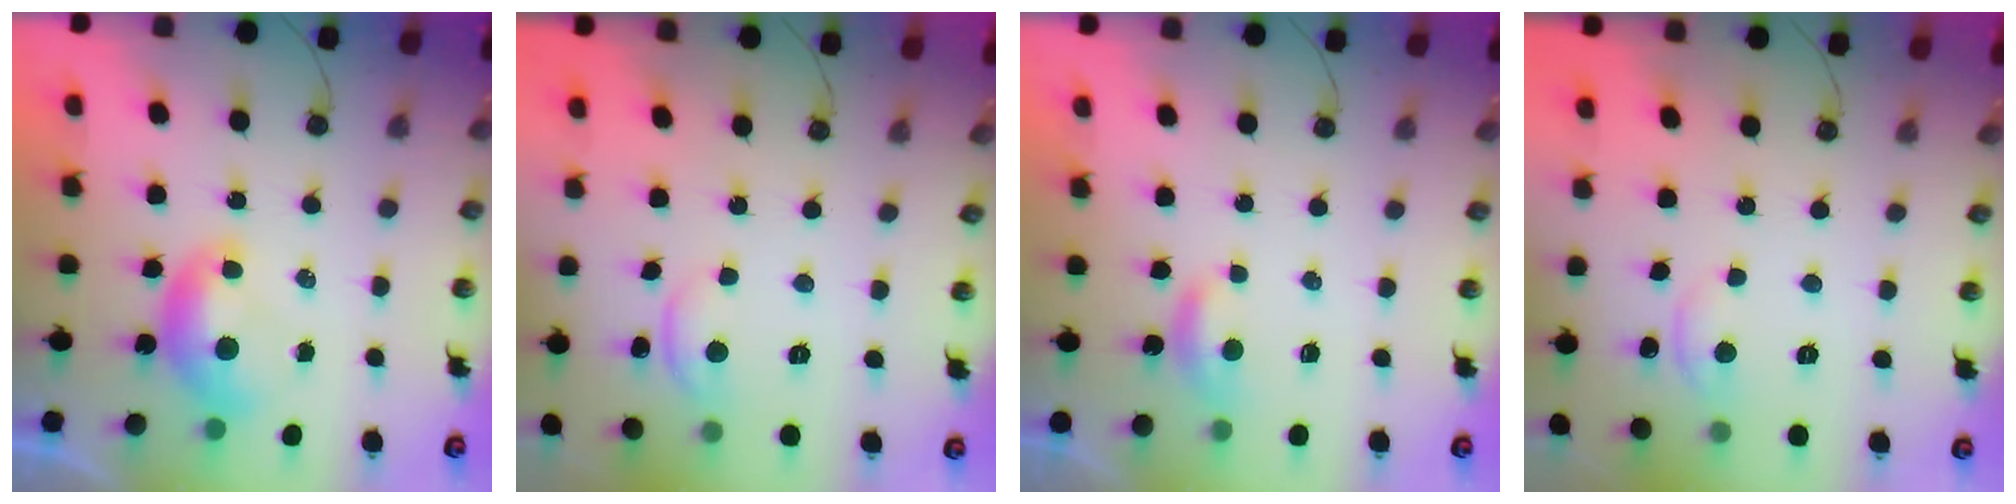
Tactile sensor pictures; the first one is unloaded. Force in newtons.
{"total": 2.3, "press": 2.2, "slide": 0.4}
{"total": 1.7, "press": 1.6, "slide": 0.5}
{"total": 1.1, "press": 1.1, "slide": 0.2}